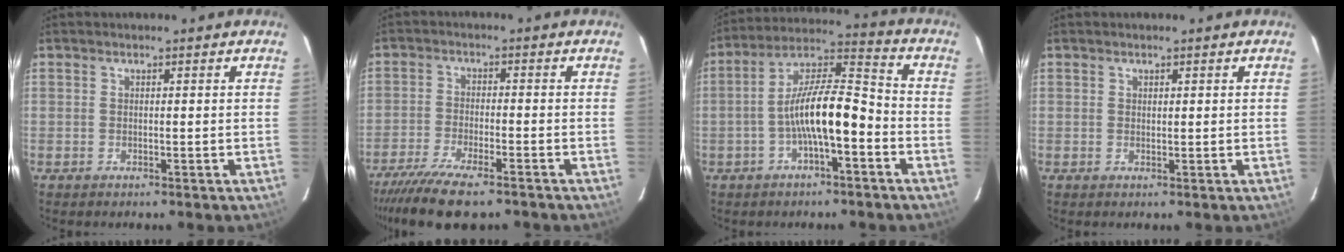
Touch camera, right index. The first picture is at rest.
{"total": 10.5, "force": [-8.5, 2.1, 5.7], "torque": [-0.139, -0.035, -0.151]}
{"total": 11.6, "force": [-4.0, 2.9, 10.5], "torque": [-0.194, 0.021, -0.071]}
{"total": 0.6, "force": [0.4, 0.4, 0.2], "torque": [-0.004, 0.002, 0.007]}